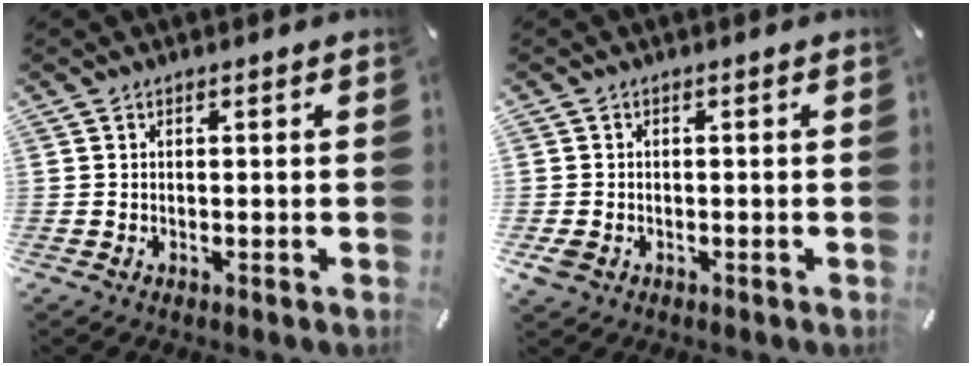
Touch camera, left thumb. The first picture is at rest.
{"total": 3.0, "force": [-0.9, 2.7, 0.6], "torque": [-0.008, 0.006, -0.015]}